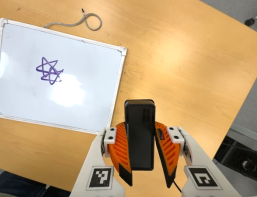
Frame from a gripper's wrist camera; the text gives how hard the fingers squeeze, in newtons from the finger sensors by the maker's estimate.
{"total": 10.4, "left": 8.7, "right": 12.1}